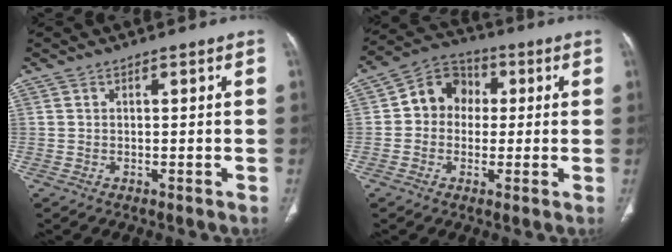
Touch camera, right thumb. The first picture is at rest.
{"total": 9.1, "force": [0.7, 7.9, 4.6], "torque": [-0.043, 0.022, -0.004]}